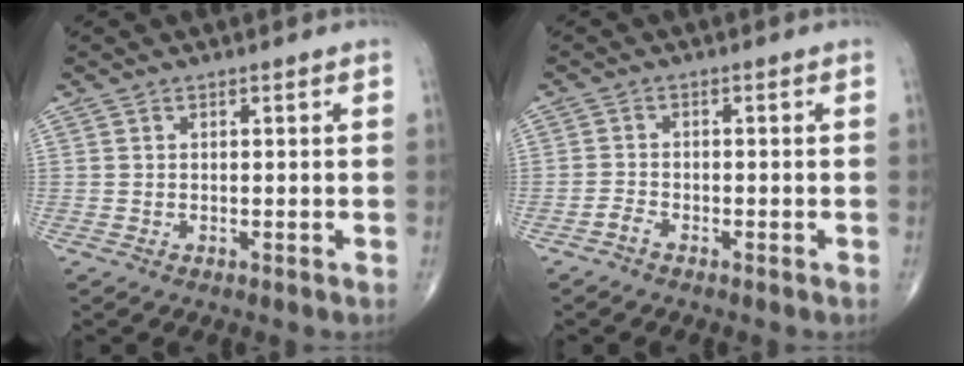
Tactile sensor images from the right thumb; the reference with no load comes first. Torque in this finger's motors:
{"motor_torque": [2.10, 1.94, -0.30, -0.10, 0.05]}